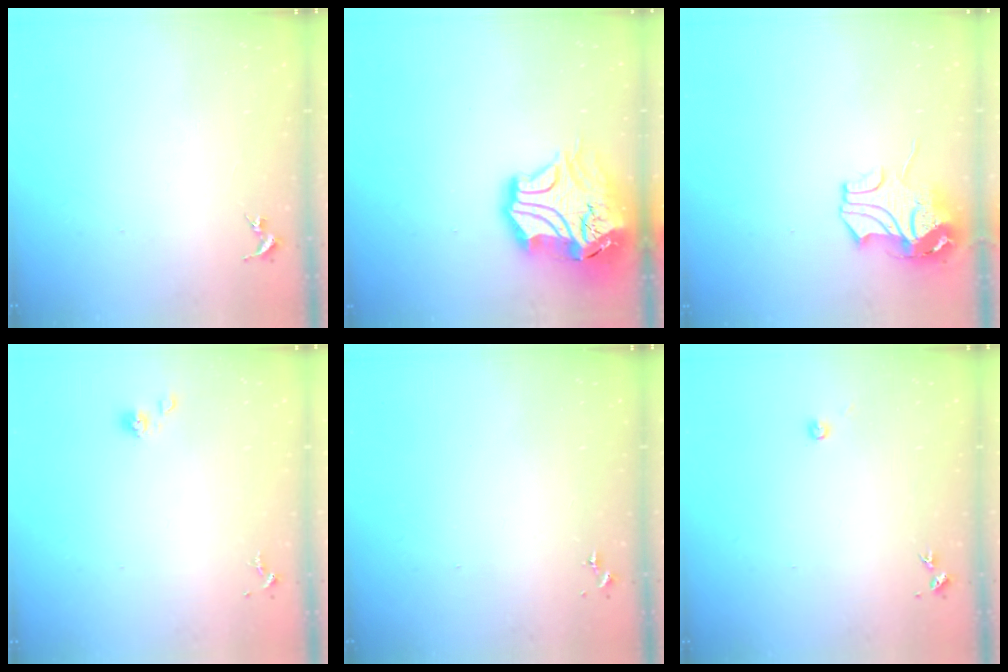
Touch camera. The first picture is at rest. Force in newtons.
{"total": 19.5, "press": 19.3, "slide": 2.9}
{"total": 10.5, "press": 10.4, "slide": 1.1}
{"total": 4.2, "press": 4.0, "slide": 1.1}
{"total": 0.0}
{"total": 2.7, "press": 2.7, "slide": 0.2}